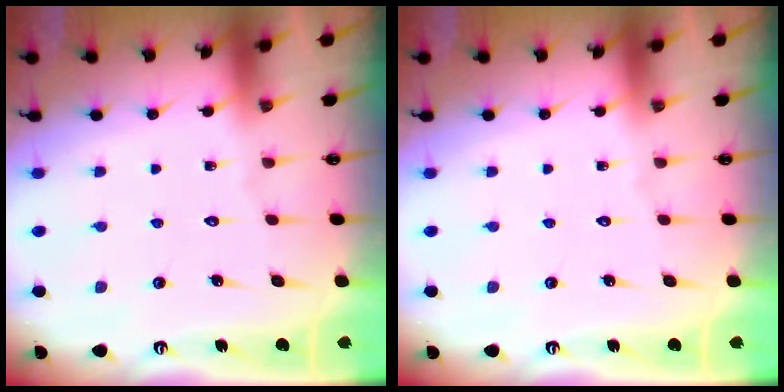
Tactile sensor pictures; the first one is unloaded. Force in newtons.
{"total": 0.0}